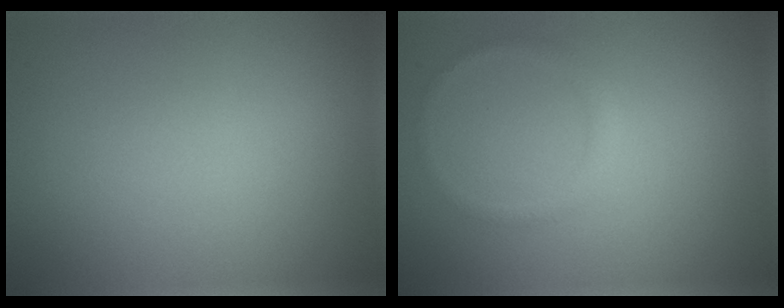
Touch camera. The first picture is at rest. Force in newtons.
{"total": 1.0, "press": 1.0, "slide": 0.1}